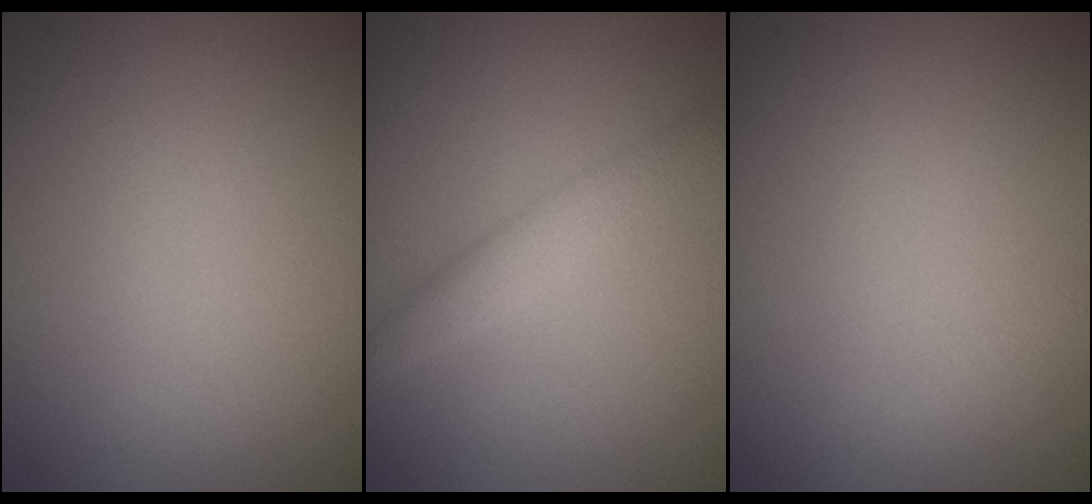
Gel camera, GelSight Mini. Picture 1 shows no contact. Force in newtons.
{"total": 2.9, "press": 2.9, "slide": 0.1}
{"total": 0.5, "press": 0.5, "slide": 0.0}